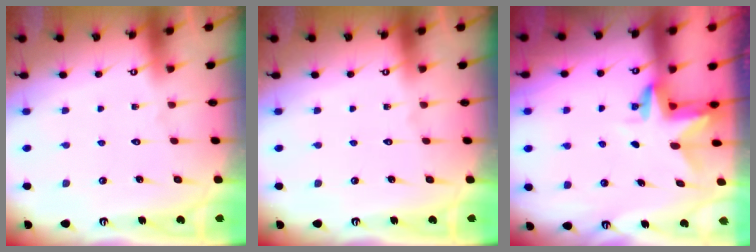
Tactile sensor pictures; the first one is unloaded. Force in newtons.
{"total": 0.0}
{"total": 2.9, "press": 2.9, "slide": 0.2}